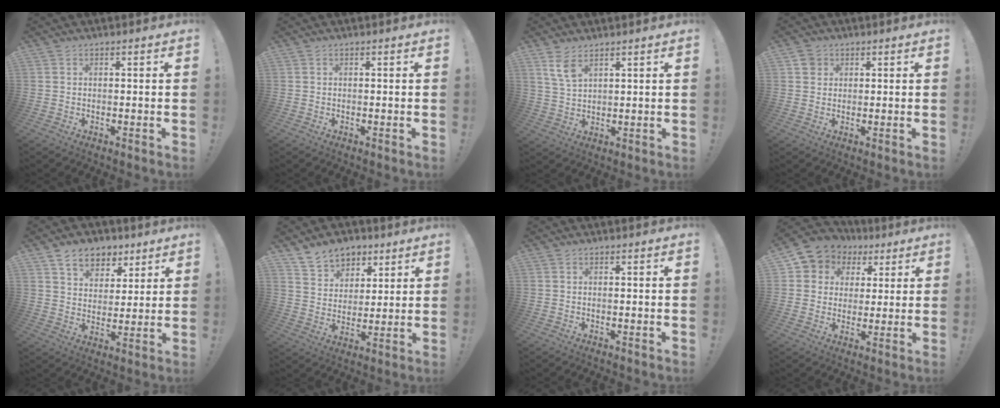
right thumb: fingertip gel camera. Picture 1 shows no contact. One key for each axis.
{"total": 0.0}
{"total": 6.2, "fx": 3.8, "fy": 3.1, "fz": 3.8, "tx": -0.057, "ty": -0.021, "tz": 0.070}
{"total": 3.9, "fx": 1.7, "fy": 3.4, "fz": 0.9, "tx": -0.014, "ty": 0.000, "tz": 0.032}
{"total": 10.0, "fx": 6.3, "fy": 7.0, "fz": 3.3, "tx": -0.045, "ty": -0.037, "tz": 0.121}
{"total": 10.5, "fx": 7.1, "fy": 7.3, "fz": 2.2, "tx": -0.037, "ty": -0.047, "tz": 0.142}
{"total": 0.0}
{"total": 6.9, "fx": 2.2, "fy": 6.4, "fz": 1.6, "tx": -0.023, "ty": -0.017, "tz": 0.046}